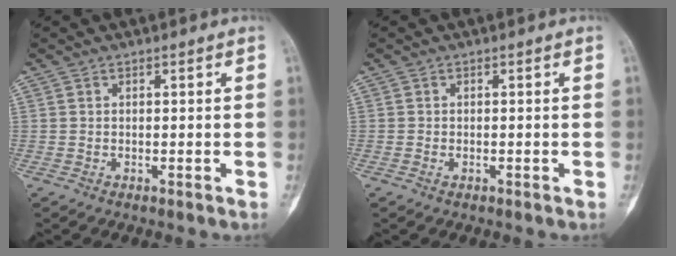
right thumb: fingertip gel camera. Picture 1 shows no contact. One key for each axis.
{"total": 0.6, "fx": -0.3, "fy": 0.3, "fz": 0.4, "tx": -0.008, "ty": 0.002, "tz": -0.005}